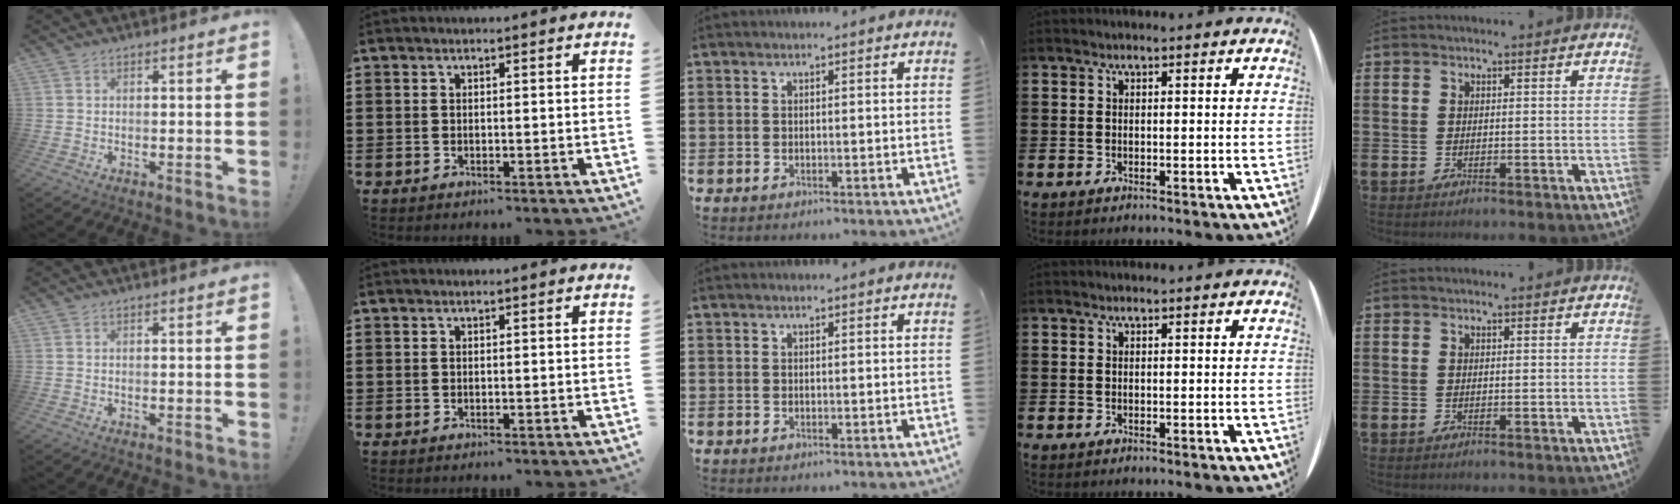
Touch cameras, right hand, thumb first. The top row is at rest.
{}